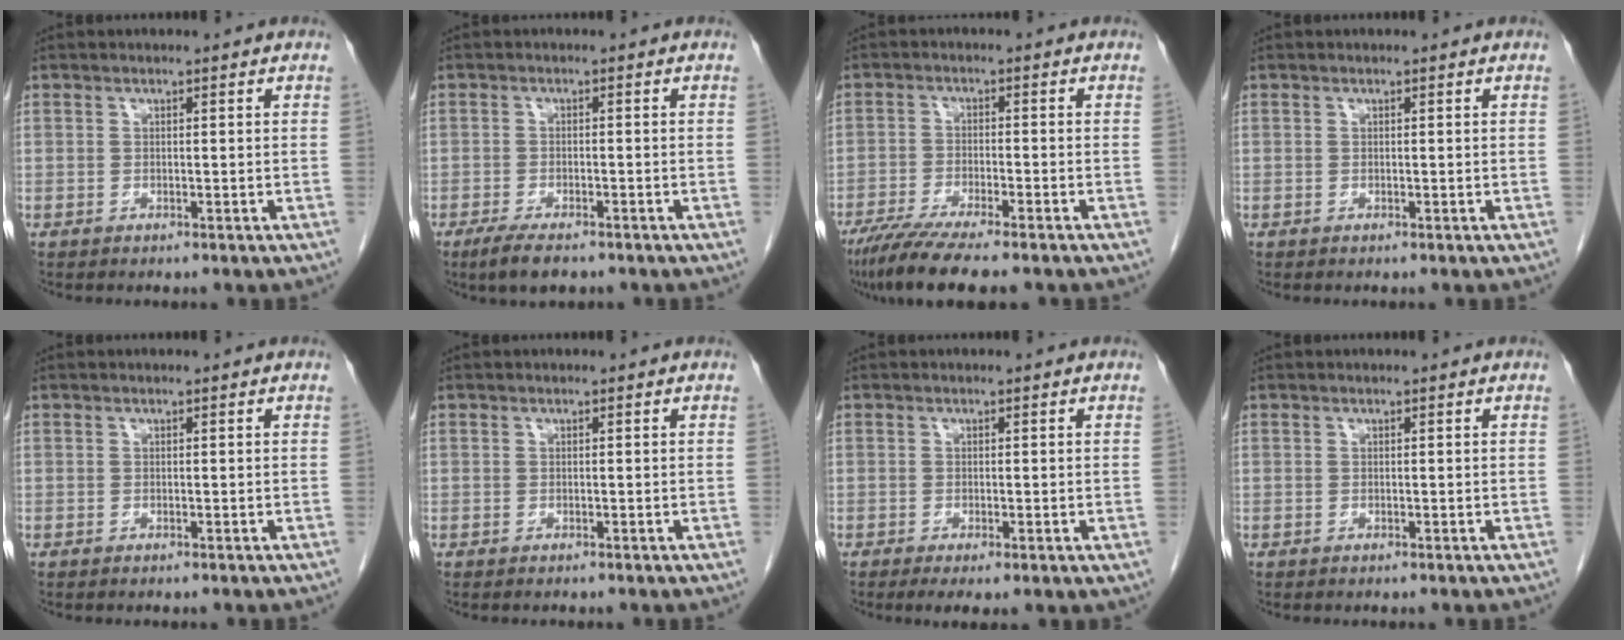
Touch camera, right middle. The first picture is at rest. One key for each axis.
{"total": 4.9, "fx": -3.5, "fy": 1.3, "fz": 3.1, "tx": -0.059, "ty": -0.010, "tz": -0.056}
{"total": 9.9, "fx": -7.9, "fy": 0.5, "fz": 5.9, "tx": -0.095, "ty": -0.025, "tz": -0.129}
{"total": 0.0}
{"total": 0.0}
{"total": 0.0}
{"total": 3.8, "fx": -1.9, "fy": 1.3, "fz": 3.0, "tx": -0.046, "ty": -0.010, "tz": -0.027}
{"total": 0.0}